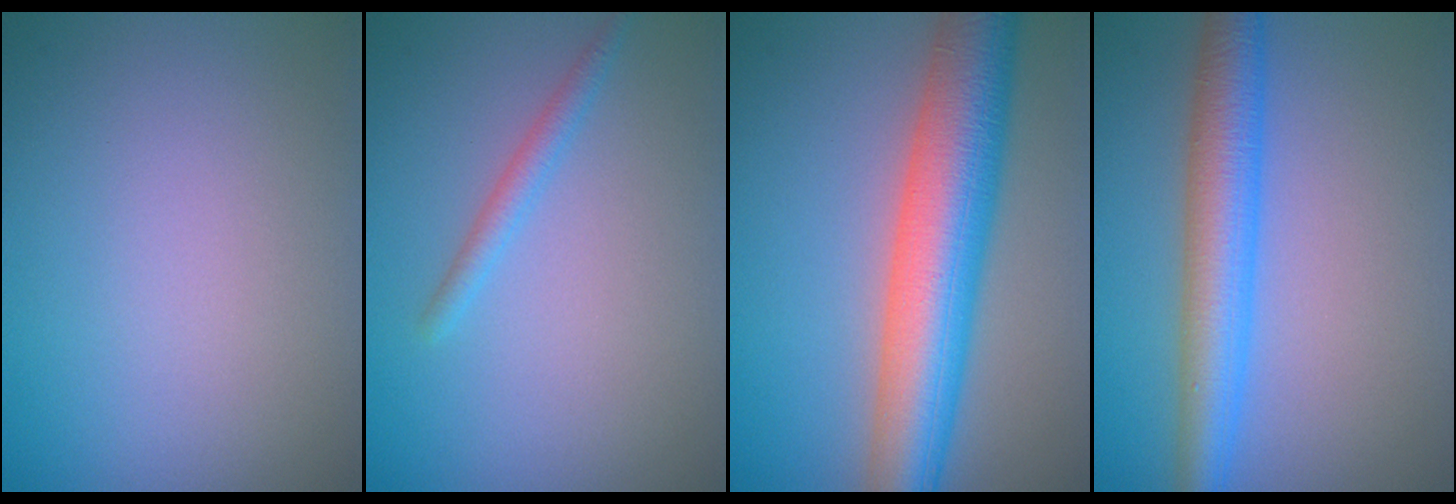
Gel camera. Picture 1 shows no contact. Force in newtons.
{"total": 1.5, "press": 1.5, "slide": 0.1}
{"total": 9.9, "press": 9.9, "slide": 0.4}
{"total": 5.7, "press": 5.7, "slide": 0.0}